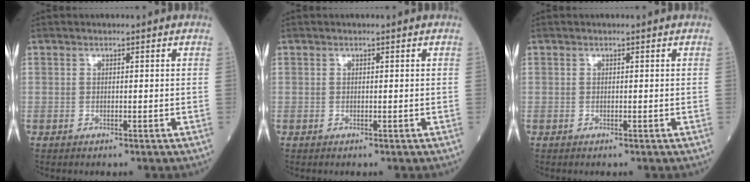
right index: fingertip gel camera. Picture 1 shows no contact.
{"total": 0.0}
{"total": 0.0}